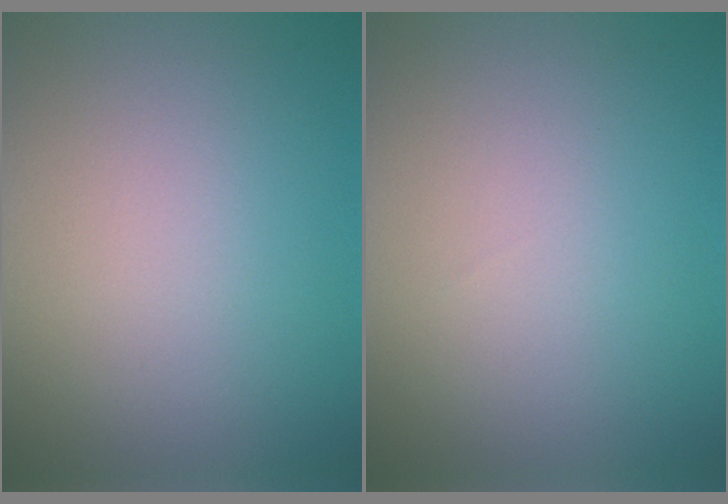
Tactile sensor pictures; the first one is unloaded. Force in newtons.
{"total": 0.0}